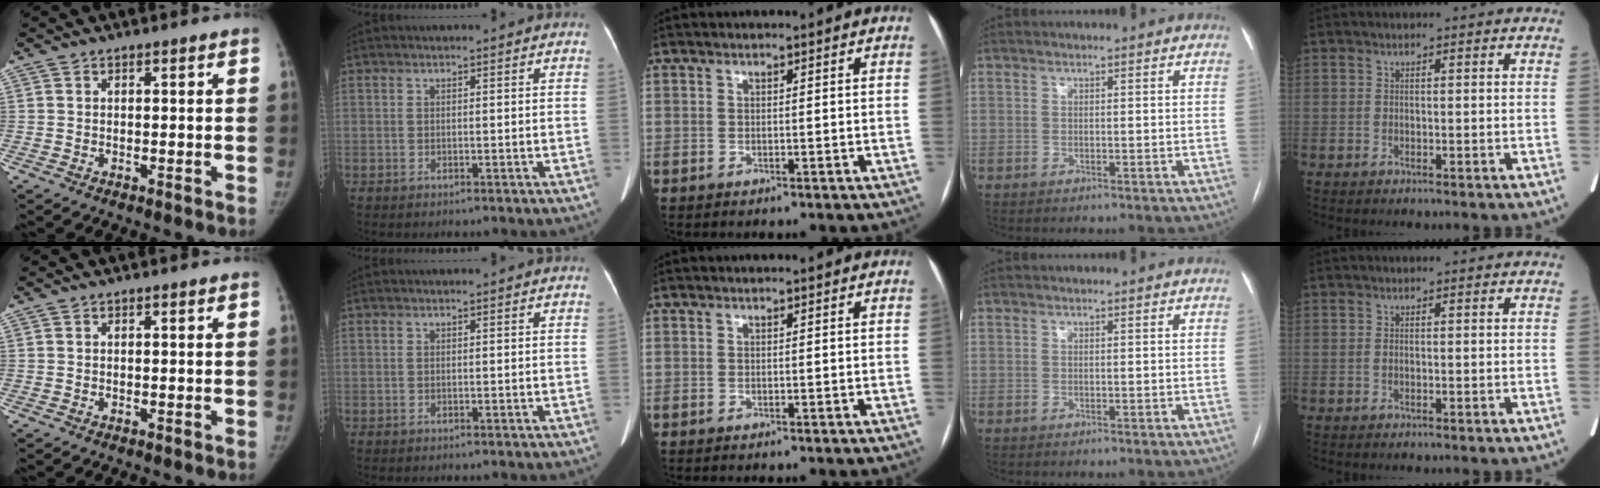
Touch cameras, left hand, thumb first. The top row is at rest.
{}